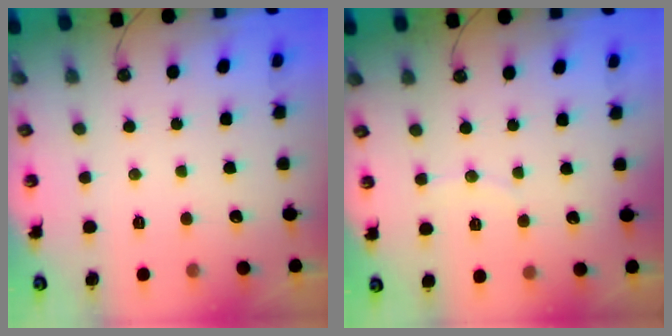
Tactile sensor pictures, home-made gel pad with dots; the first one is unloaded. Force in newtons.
{"total": 2.6, "press": 2.6, "slide": 0.2}